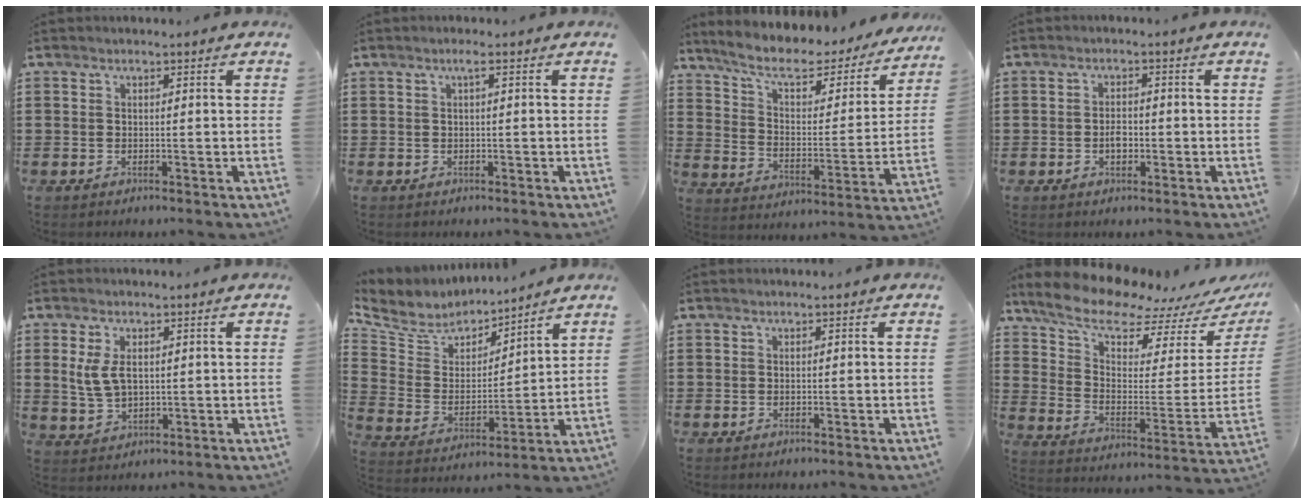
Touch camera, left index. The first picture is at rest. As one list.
[{"total": 1.4, "force": [0.2, 0.0, 1.4], "torque": [-0.027, 0.001, 0.002]}, {"total": 7.2, "force": [5.2, 2.5, 4.2], "torque": [-0.096, -0.034, 0.084]}, {"total": 2.3, "force": [-0.4, 1.3, 1.9], "torque": [-0.037, 0.003, -0.007]}, {"total": 4.6, "force": [1.2, 2.5, 3.7], "torque": [-0.094, 0.001, 0.016]}, {"total": 7.0, "force": [6.4, 2.6, 0.6], "torque": [-0.058, -0.046, 0.113]}, {"total": 0.0}, {"total": 10.2, "force": [8.8, 2.6, 4.4], "torque": [-0.114, -0.067, 0.155]}]